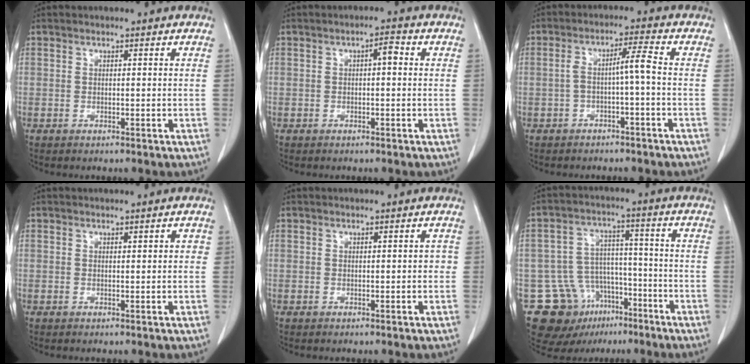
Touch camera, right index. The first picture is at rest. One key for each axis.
{"total": 2.3, "fx": 0.3, "fy": 0.7, "fz": 2.1, "tx": -0.032, "ty": 0.010, "tz": 0.004}
{"total": 4.1, "fx": -1.0, "fy": -0.1, "fz": 4.0, "tx": -0.073, "ty": 0.021, "tz": -0.013}
{"total": 1.0, "fx": 0.3, "fy": 0.4, "fz": 0.9, "tx": -0.010, "ty": 0.004, "tz": 0.004}
{"total": 0.9, "fx": -0.1, "fy": 0.5, "fz": 0.7, "tx": -0.002, "ty": 0.004, "tz": -0.001}
{"total": 13.0, "fx": -7.7, "fy": 9.6, "fz": 4.1, "tx": -0.069, "ty": 0.054, "tz": -0.111}